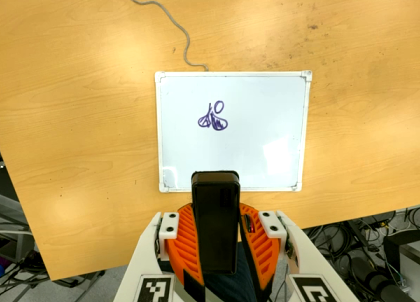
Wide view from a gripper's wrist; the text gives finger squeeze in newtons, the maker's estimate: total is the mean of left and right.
{"total": 10.1, "left": 8.2, "right": 12.0}